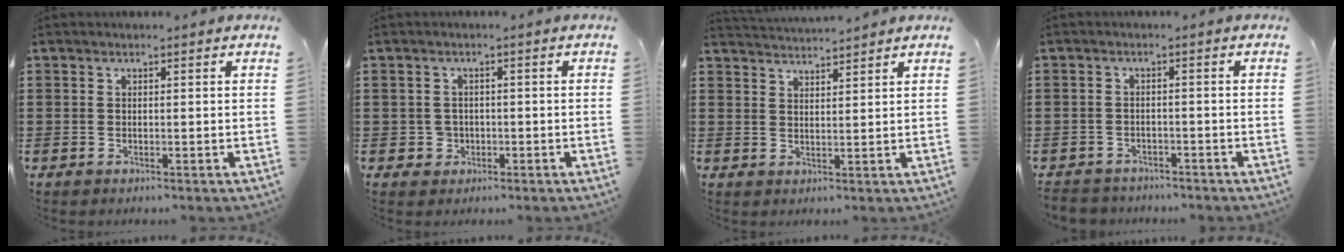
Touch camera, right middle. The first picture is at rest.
{"total": 1.8, "force": [-0.5, 1.7, 0.3], "torque": [-0.013, 0.003, -0.014]}
{"total": 2.8, "force": [2.7, -0.2, -0.3], "torque": [-0.002, -0.009, 0.052]}
{"total": 2.3, "force": [-2.2, 0.6, -0.3], "torque": [-0.002, 0.001, -0.052]}